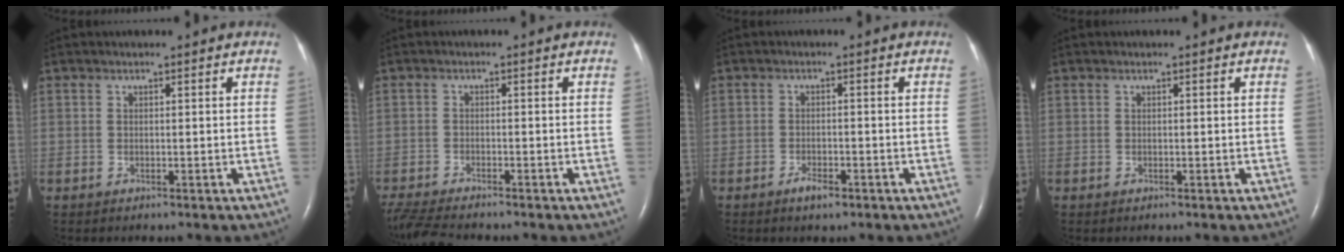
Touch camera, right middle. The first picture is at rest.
{"total": 7.5, "force": [-6.8, 0.7, 3.2], "torque": [-0.063, -0.022, -0.118]}
{"total": 2.3, "force": [-1.6, 0.8, 1.4], "torque": [-0.031, -0.001, -0.026]}
{"total": 0.0}